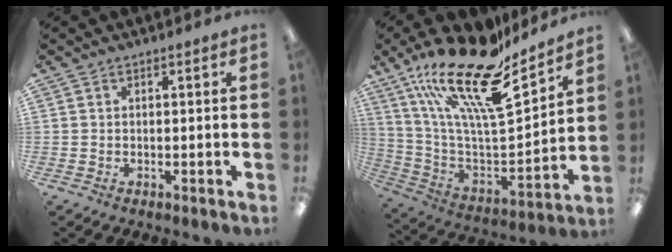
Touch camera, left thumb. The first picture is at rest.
{"total": 23.8, "force": [17.6, 6.8, 14.4], "torque": [-0.255, -0.127, 0.300]}